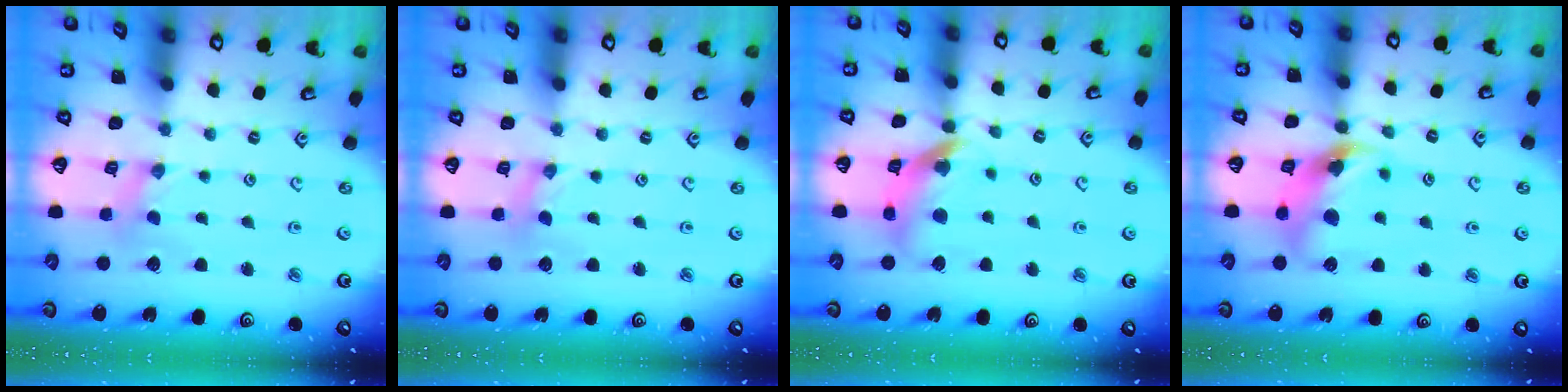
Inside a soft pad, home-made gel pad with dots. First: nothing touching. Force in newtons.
{"total": 0.7, "press": 0.7, "slide": 0.2}
{"total": 12.3, "press": 12.2, "slide": 1.3}
{"total": 11.7, "press": 11.6, "slide": 1.5}